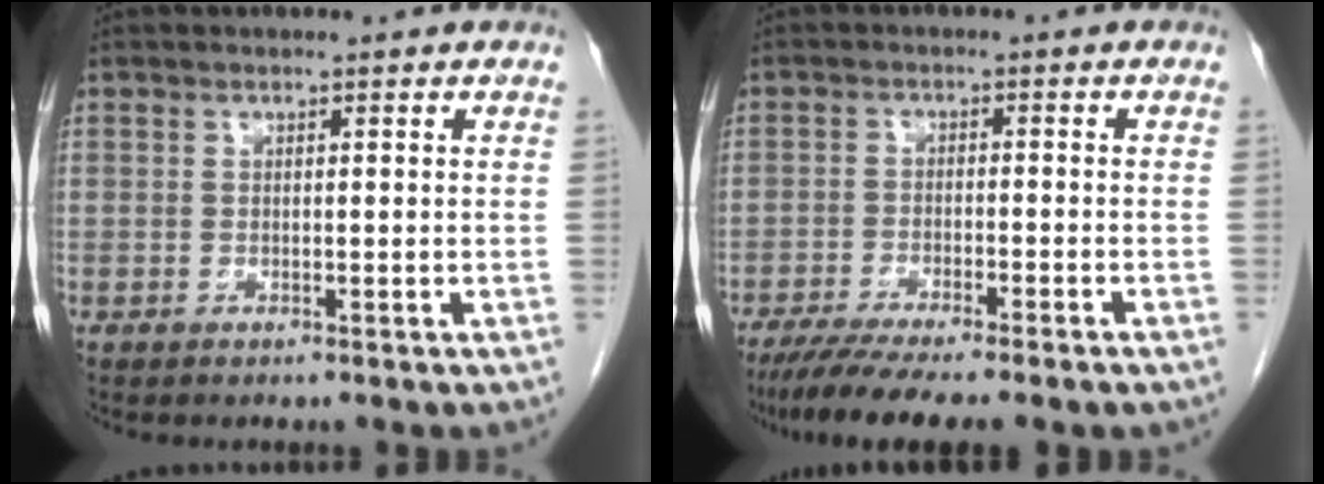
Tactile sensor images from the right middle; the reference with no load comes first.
{"total": 9.6, "force": [-7.6, 0.4, 5.8], "torque": [-0.087, -0.022, -0.116]}